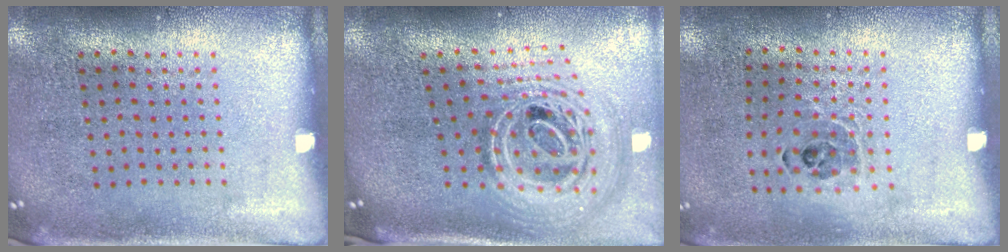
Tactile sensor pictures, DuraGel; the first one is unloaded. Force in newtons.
{"total": 3.0, "press": 2.0, "slide": 2.2}
{"total": 0.9, "press": 0.8, "slide": 0.3}